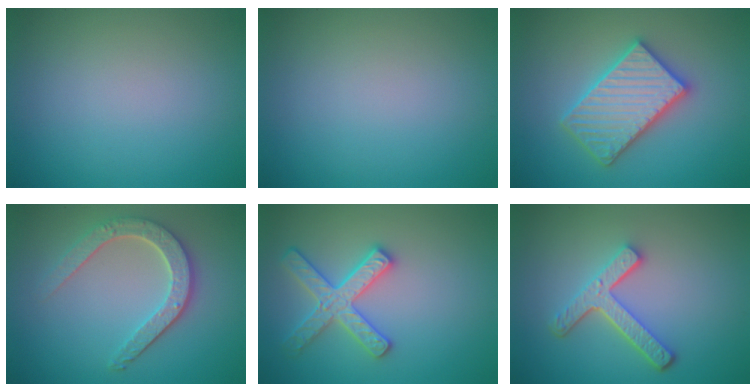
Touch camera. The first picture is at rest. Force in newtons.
{"total": 0.0}
{"total": 5.5, "press": 5.5, "slide": 0.9}
{"total": 4.3, "press": 3.6, "slide": 2.4}
{"total": 3.6, "press": 3.5, "slide": 1.0}
{"total": 4.3, "press": 3.3, "slide": 2.8}